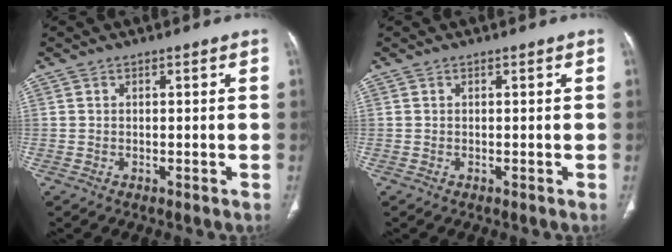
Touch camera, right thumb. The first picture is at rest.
{"total": 0.0}